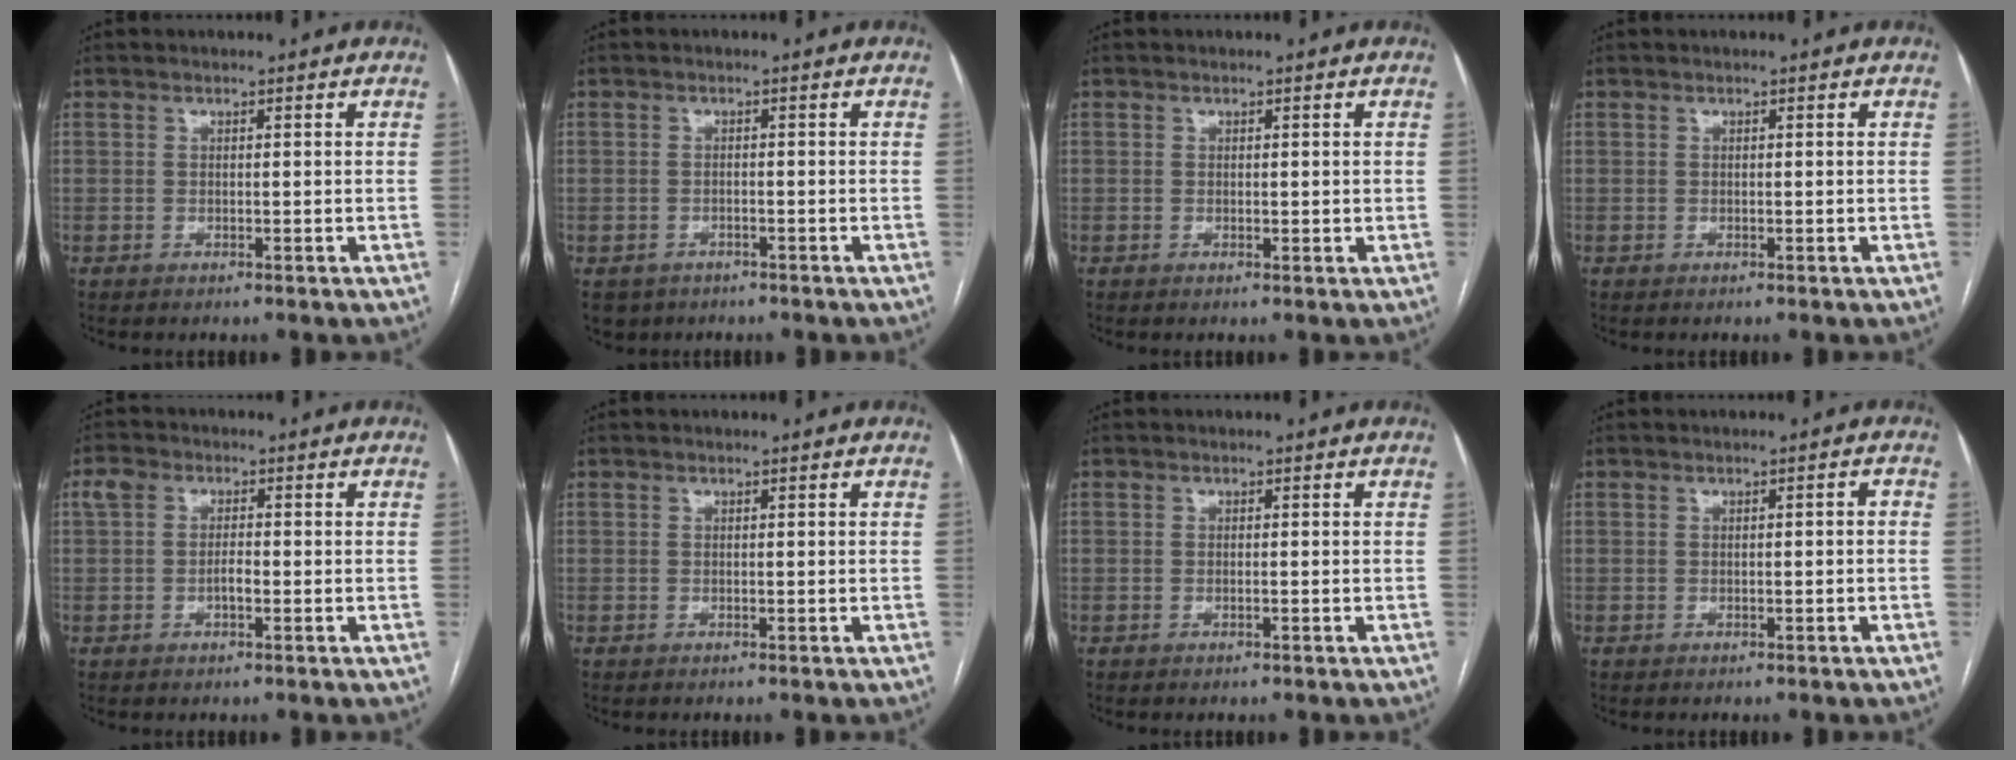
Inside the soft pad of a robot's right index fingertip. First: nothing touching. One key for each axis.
{"total": 3.9, "fx": -2.4, "fy": 3.0, "fz": 0.6, "tx": -0.007, "ty": 0.002, "tz": -0.036}
{"total": 0.7, "fx": 0.3, "fy": 0.5, "fz": 0.4, "tx": -0.003, "ty": -0.001, "tz": 0.005}
{"total": 0.0}
{"total": 3.5, "fx": -0.1, "fy": 2.0, "fz": 2.9, "tx": -0.063, "ty": 0.014, "tz": -0.004}
{"total": 0.0}
{"total": 0.0}
{"total": 0.9, "fx": -0.2, "fy": 0.3, "fz": 0.9, "tx": -0.009, "ty": 0.005, "tz": -0.002}